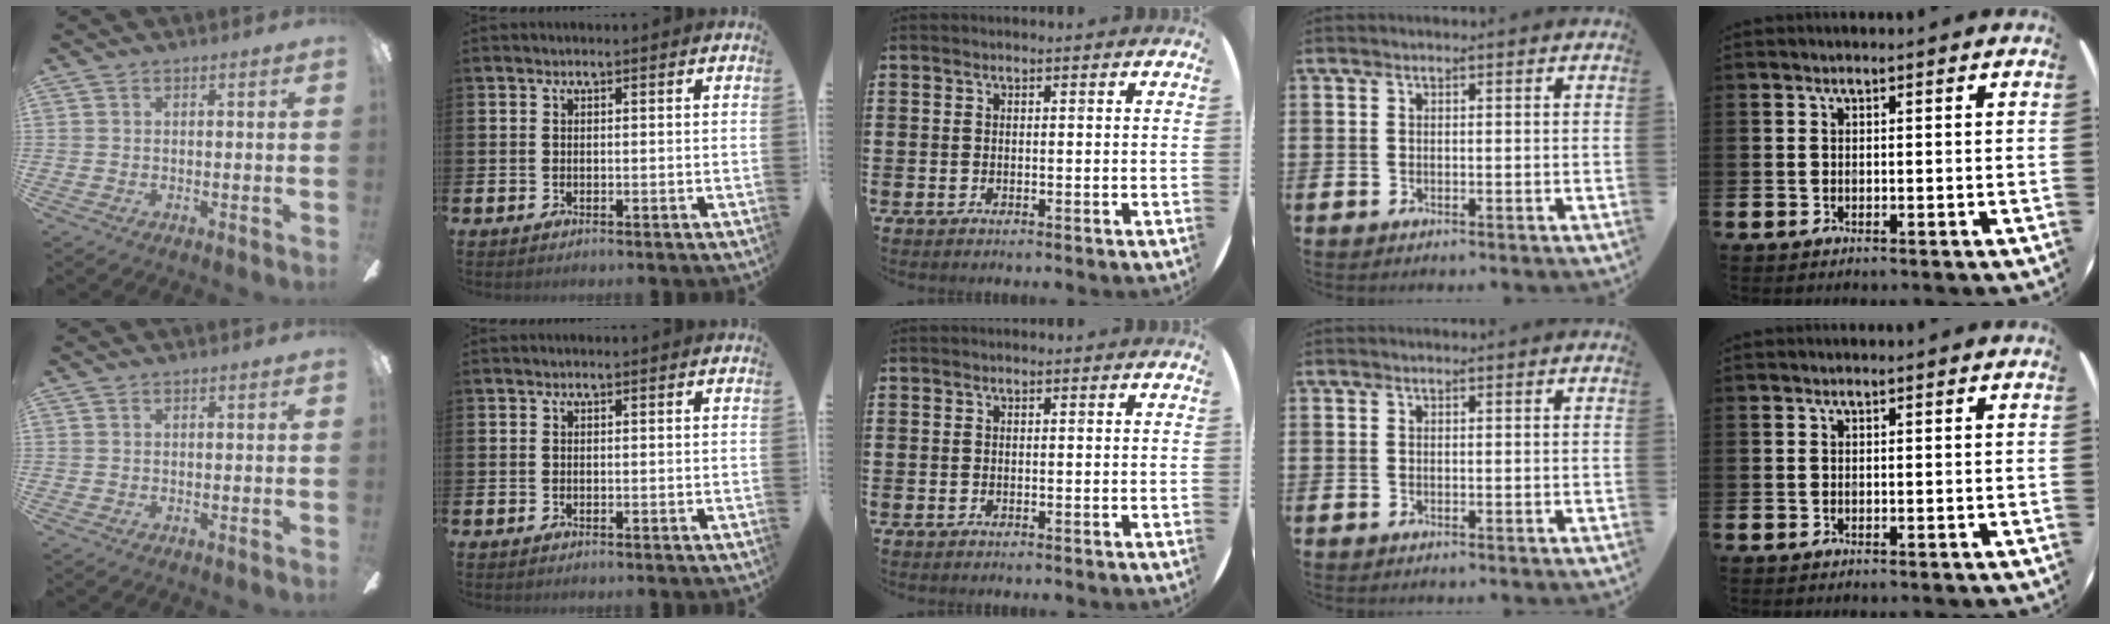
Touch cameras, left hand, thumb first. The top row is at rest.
{}